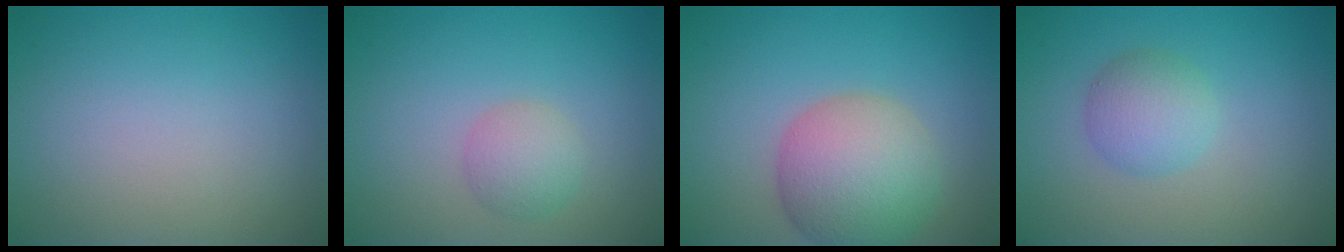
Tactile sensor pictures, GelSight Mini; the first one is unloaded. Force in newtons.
{"total": 2.3, "press": 2.3, "slide": 0.1}
{"total": 7.2, "press": 7.2, "slide": 0.5}
{"total": 2.9, "press": 2.9, "slide": 0.1}